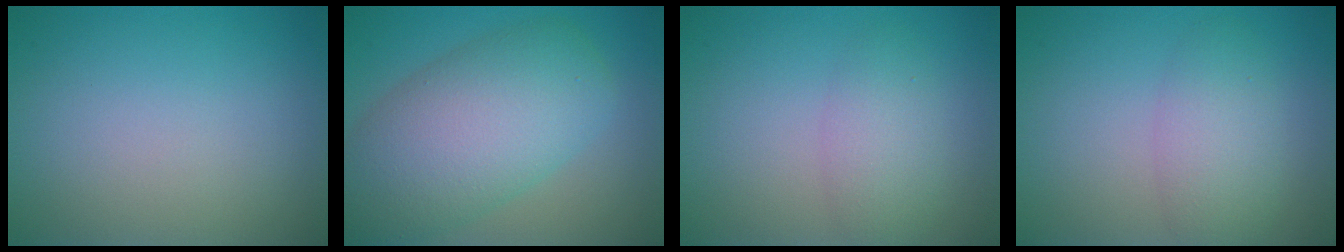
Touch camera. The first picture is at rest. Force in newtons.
{"total": 9.5, "press": 9.5, "slide": 0.1}
{"total": 2.8, "press": 2.8, "slide": 0.1}
{"total": 2.4, "press": 2.4, "slide": 0.2}